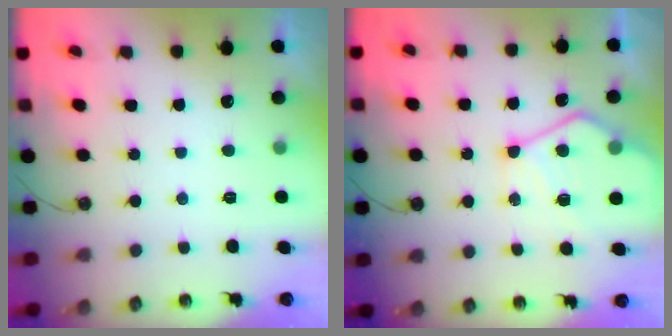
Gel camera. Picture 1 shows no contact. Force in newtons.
{"total": 13.6, "press": 13.6, "slide": 1.2}